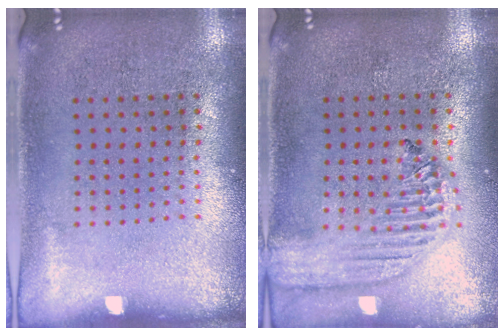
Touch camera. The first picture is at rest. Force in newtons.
{"total": 2.1, "press": 1.9, "slide": 1.0}